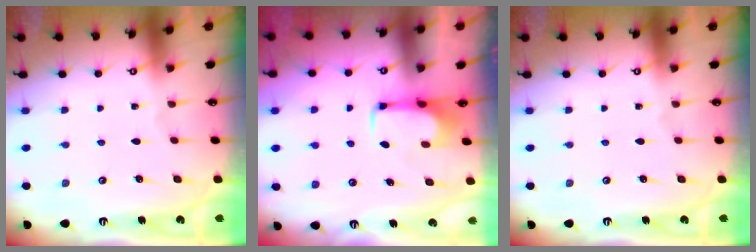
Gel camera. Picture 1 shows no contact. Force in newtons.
{"total": 2.1, "press": 2.1, "slide": 0.4}
{"total": 0.0}